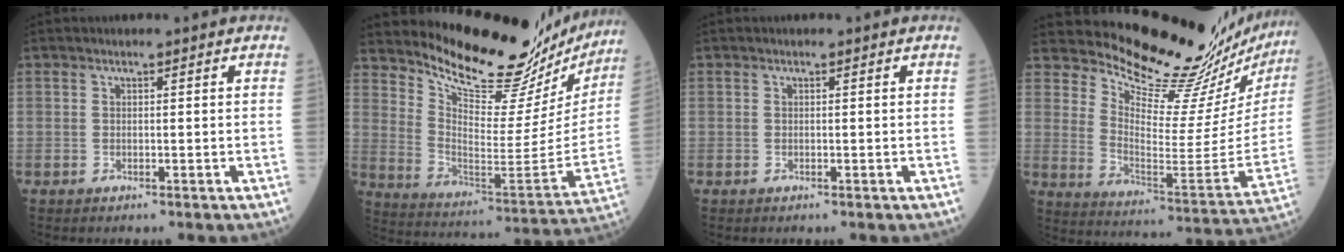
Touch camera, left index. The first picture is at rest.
{"total": 24.5, "force": [22.9, 5.0, 7.1], "torque": [-0.115, -0.098, 0.312]}
{"total": 0.0}
{"total": 23.3, "force": [22.3, 1.8, 6.5], "torque": [-0.118, -0.140, 0.296]}